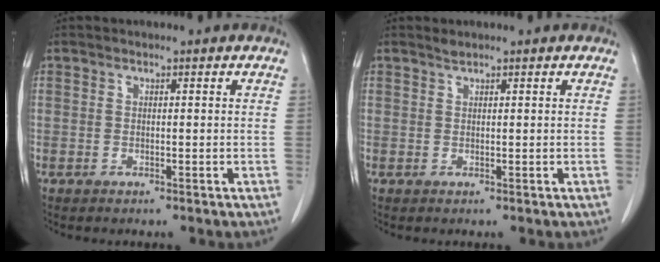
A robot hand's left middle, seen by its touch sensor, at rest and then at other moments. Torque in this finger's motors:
{"motor_torque": [0.06, -0.05, -0.04, 0.01]}